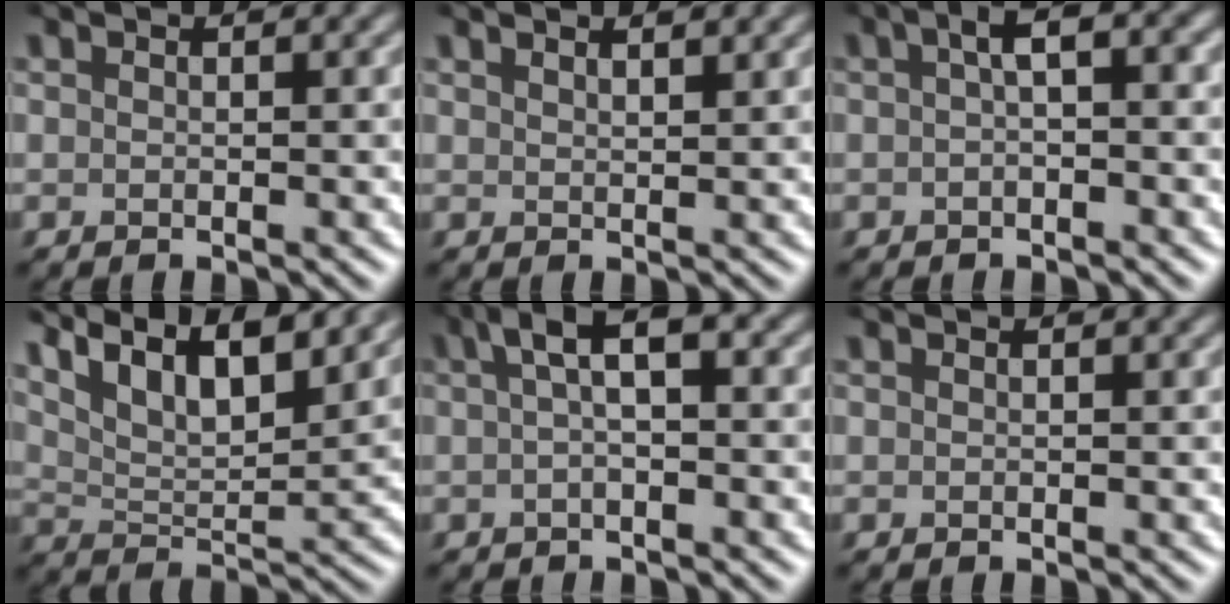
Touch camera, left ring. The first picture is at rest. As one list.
[{"total": 1.3, "force": [1.1, -0.1, 0.5], "torque": [-0.010, -0.003, 0.025]}, {"total": 2.2, "force": [0.0, 0.4, 2.2], "torque": [-0.037, 0.007, -0.005]}, {"total": 10.2, "force": [7.0, 3.4, 6.6], "torque": [-0.108, 0.025, 0.098]}, {"total": 3.4, "force": [0.8, 0.8, 3.2], "torque": [-0.053, 0.014, 0.007]}, {"total": 0.0}]